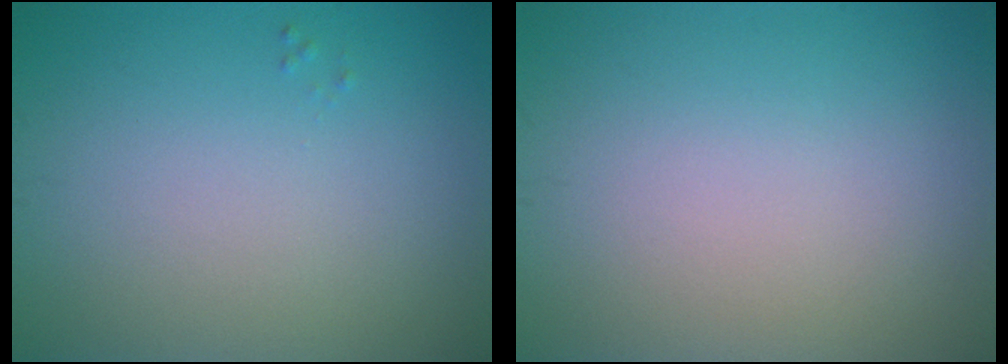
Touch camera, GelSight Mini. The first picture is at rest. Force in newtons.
{"total": 0.0}